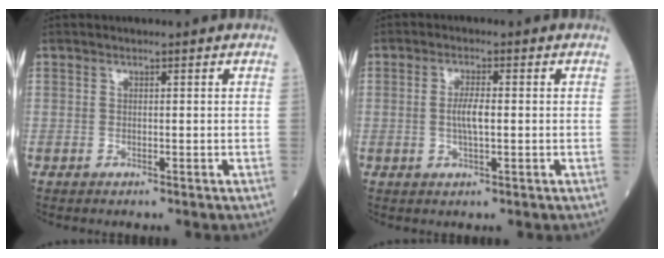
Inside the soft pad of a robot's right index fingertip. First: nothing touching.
{"total": 3.4, "force": [-0.1, 0.7, 3.4], "torque": [-0.069, 0.000, -0.003]}